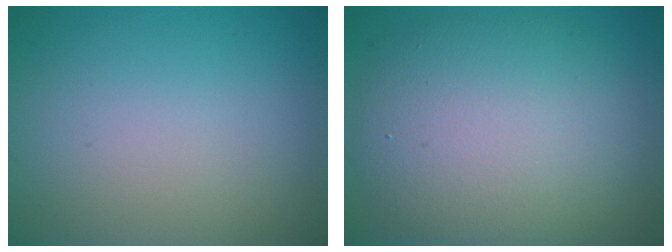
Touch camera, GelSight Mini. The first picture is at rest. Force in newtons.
{"total": 9.7, "press": 9.7, "slide": 0.7}